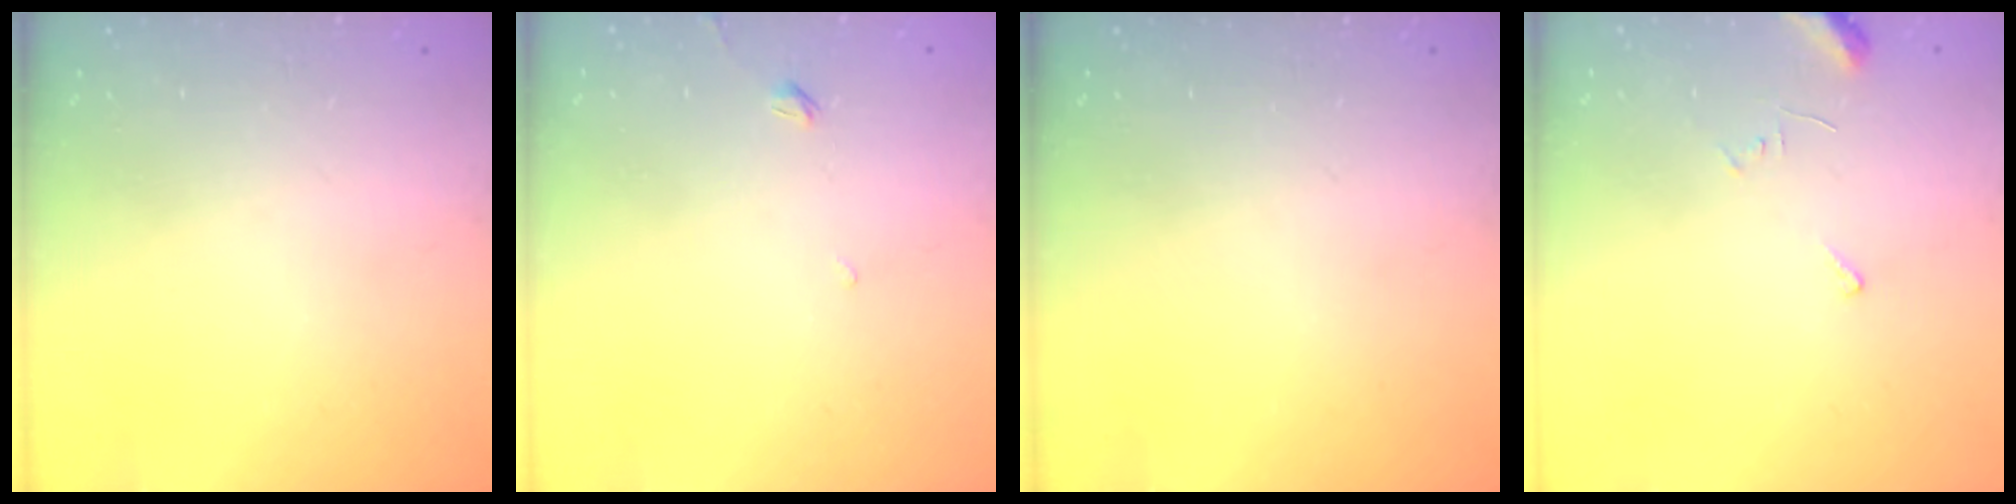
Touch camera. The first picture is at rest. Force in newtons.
{"total": 2.0, "press": 1.9, "slide": 0.5}
{"total": 0.0}
{"total": 5.5, "press": 5.5, "slide": 0.3}